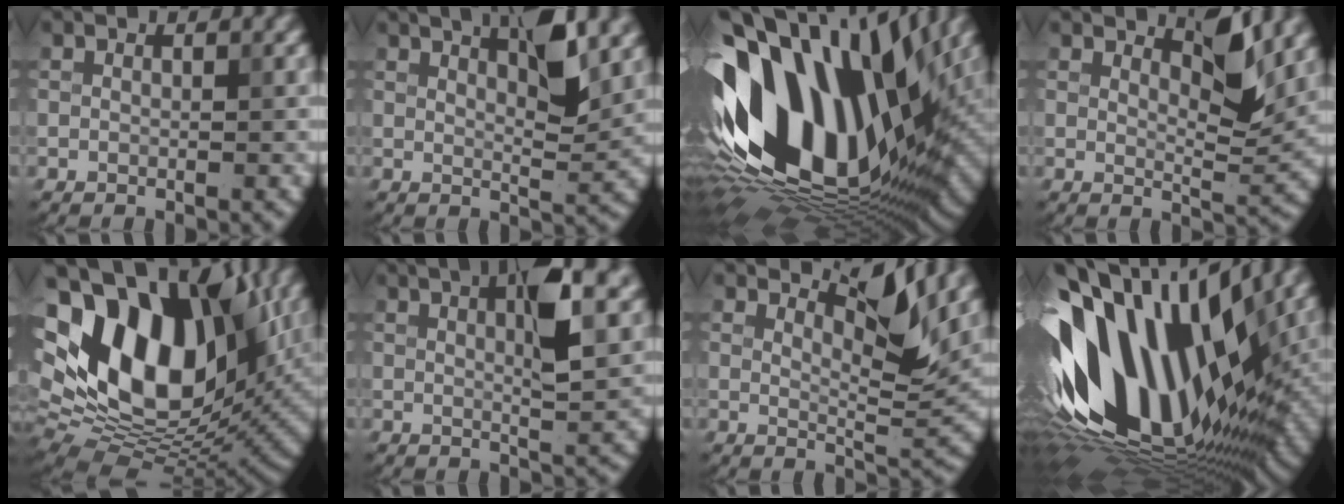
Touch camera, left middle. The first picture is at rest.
{"total": 3.7, "force": [2.0, 0.4, 3.1], "torque": [-0.057, 0.005, 0.049]}
{"total": 17.4, "force": [0.4, 9.7, 14.4], "torque": [-0.280, 0.009, 0.005]}
{"total": 2.6, "force": [1.9, 0.1, 1.8], "torque": [-0.046, -0.005, 0.046]}
{"total": 17.6, "force": [3.6, 11.1, 13.1], "torque": [-0.268, 0.015, 0.083]}
{"total": 4.7, "force": [1.3, 0.6, 4.4], "torque": [-0.082, 0.003, 0.039]}
{"total": 3.8, "force": [2.8, 0.1, 2.6], "torque": [-0.060, -0.005, 0.064]}
{"total": 16.9, "force": [-1.3, 9.6, 13.9], "torque": [-0.278, 0.005, -0.017]}